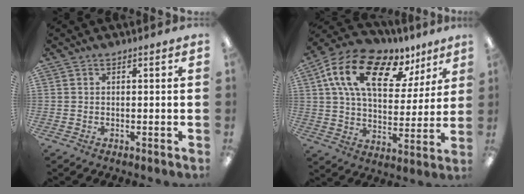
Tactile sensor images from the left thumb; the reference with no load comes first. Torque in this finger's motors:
{"motor_torque": [0.50, 0.81, 1.62, -1.15, 0.47]}